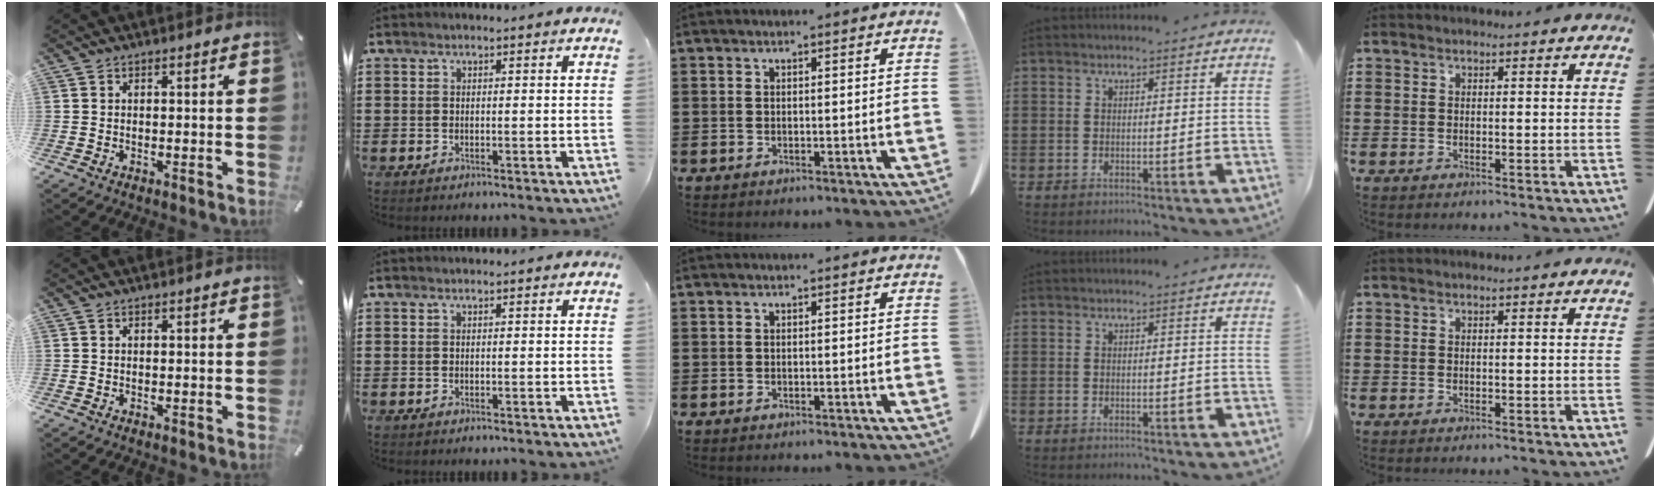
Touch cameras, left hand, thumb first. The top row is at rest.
{}